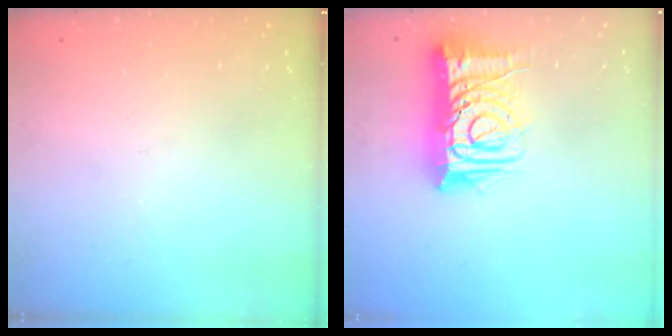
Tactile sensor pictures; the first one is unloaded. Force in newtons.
{"total": 13.2, "press": 13.1, "slide": 1.8}